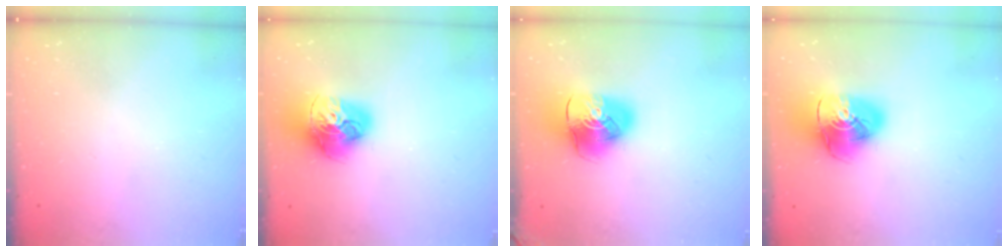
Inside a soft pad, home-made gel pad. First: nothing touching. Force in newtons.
{"total": 17.4, "press": 17.3, "slide": 1.8}
{"total": 12.8, "press": 12.7, "slide": 2.0}
{"total": 16.0, "press": 15.8, "slide": 2.1}